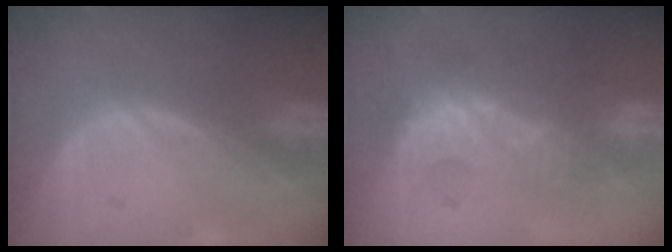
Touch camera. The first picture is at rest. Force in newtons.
{"total": 9.8, "press": 8.5, "slide": 4.7}